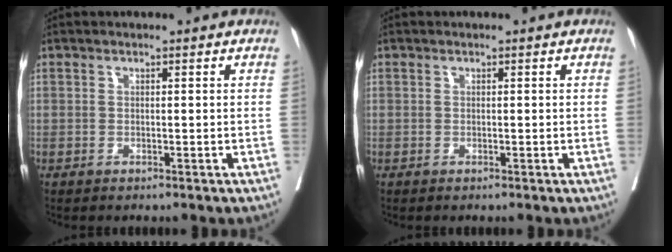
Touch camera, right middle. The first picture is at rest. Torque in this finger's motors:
{"motor_torque": [0.34, 0.24, -0.01, -0.07]}